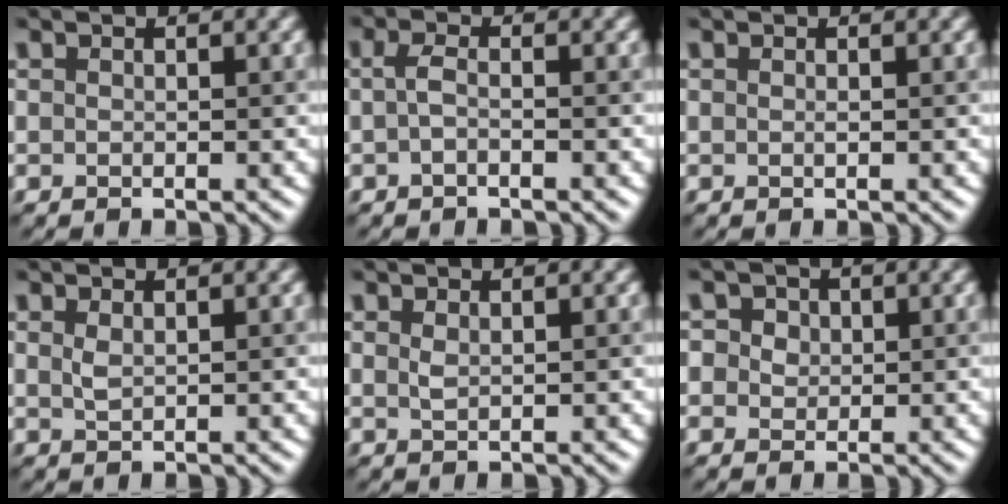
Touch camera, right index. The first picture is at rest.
{"total": 1.2, "force": [-0.3, 0.3, 1.1], "torque": [-0.026, 0.005, -0.006]}
{"total": 0.0}
{"total": 0.8, "force": [0.5, 0.3, 0.6], "torque": [-0.016, 0.007, 0.014]}
{"total": 0.6, "force": [0.4, 0.1, 0.4], "torque": [-0.011, 0.007, 0.012]}
{"total": 3.4, "force": [1.4, 2.8, 1.4], "torque": [-0.009, 0.030, 0.003]}